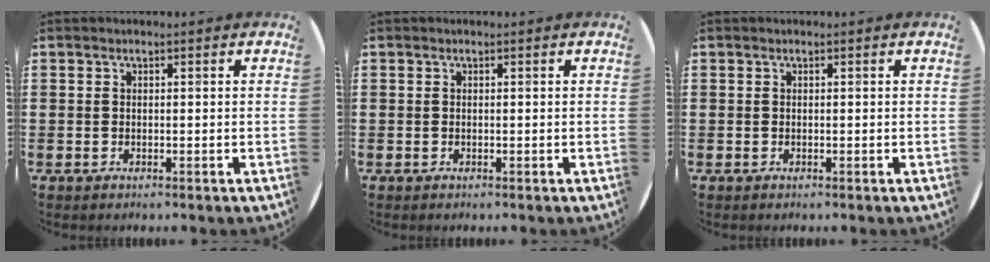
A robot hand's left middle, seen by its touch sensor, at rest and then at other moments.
{"total": 0.0}
{"total": 0.0}